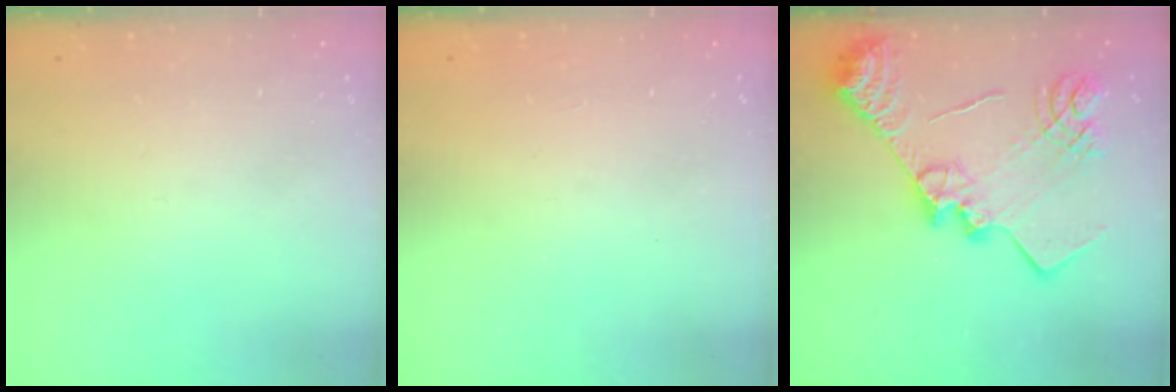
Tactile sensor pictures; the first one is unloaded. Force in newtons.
{"total": 1.2, "press": 1.1, "slide": 0.2}
{"total": 24.3, "press": 24.2, "slide": 2.2}